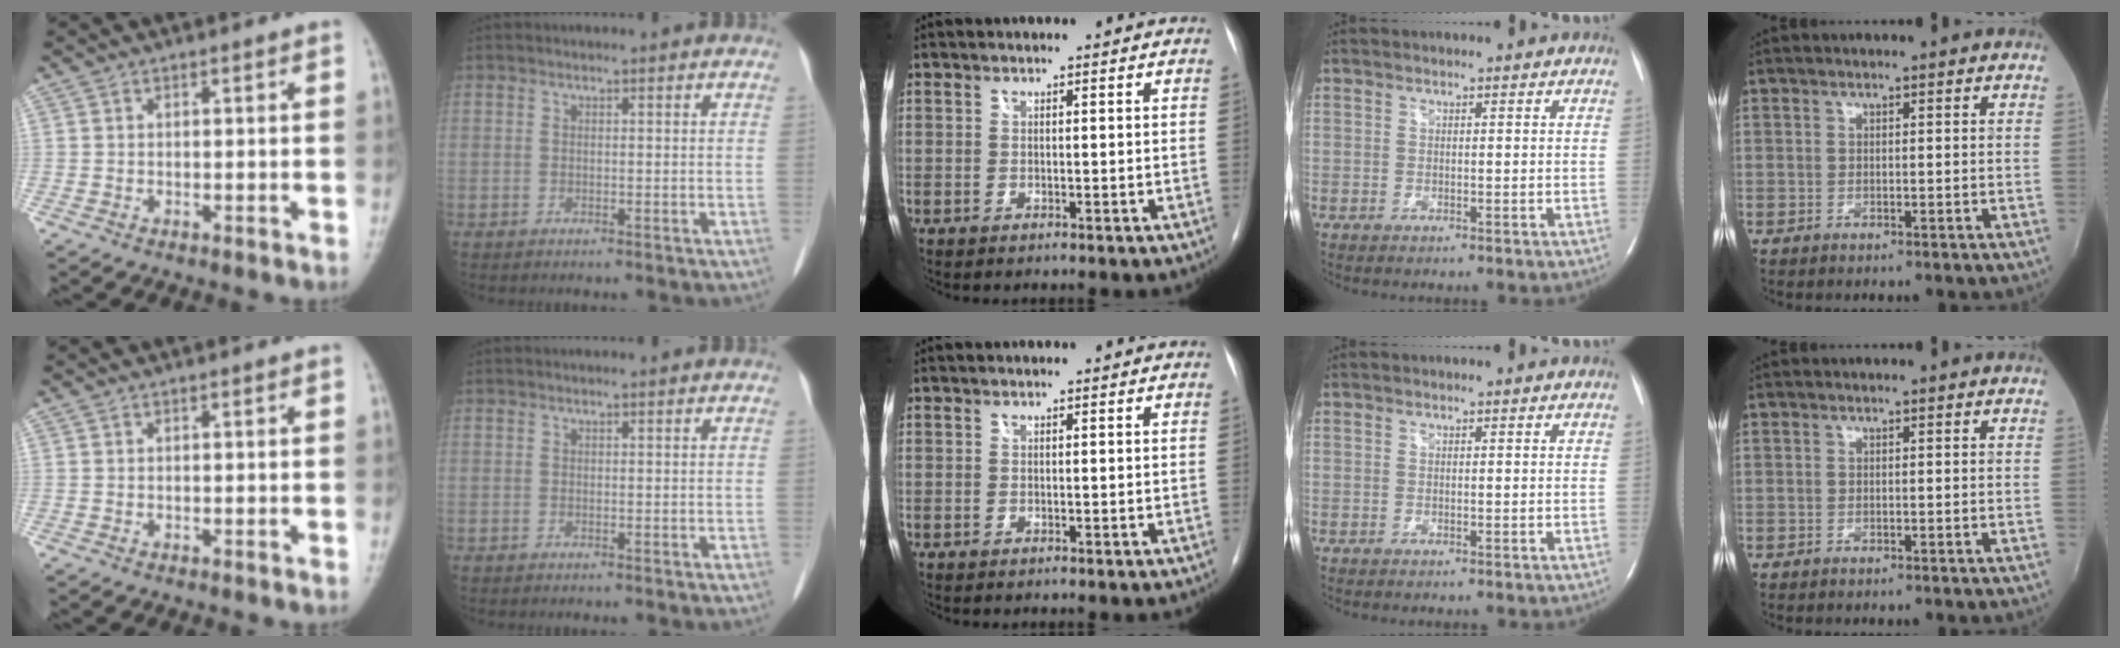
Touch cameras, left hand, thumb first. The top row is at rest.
{}